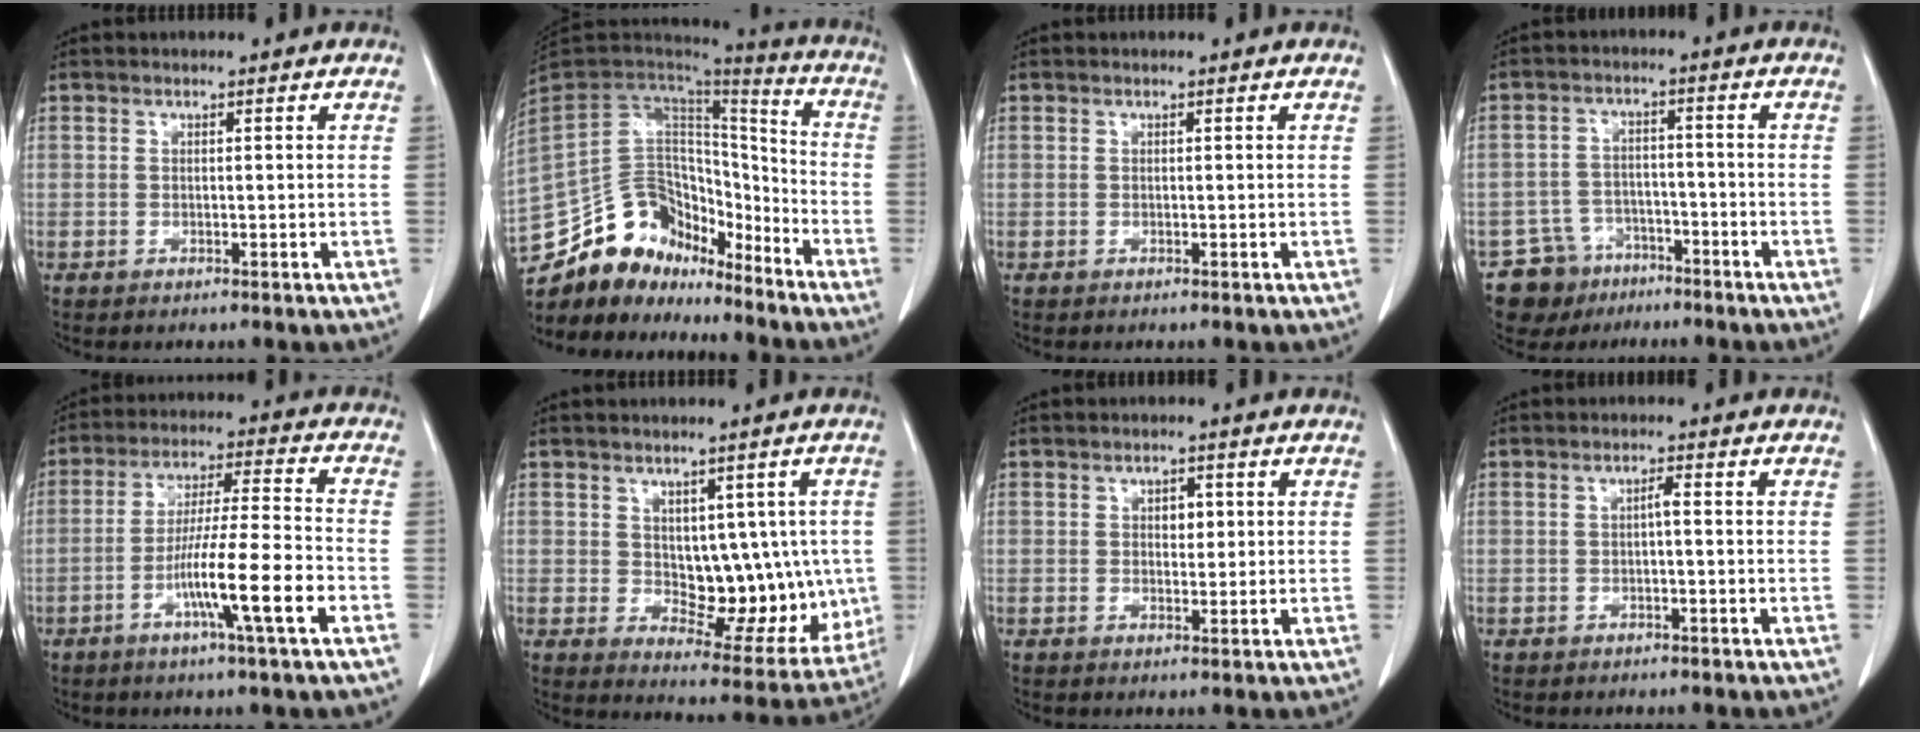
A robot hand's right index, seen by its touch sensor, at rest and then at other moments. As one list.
[{"total": 18.1, "force": [-14.8, 8.6, 5.9], "torque": [-0.100, 0.067, -0.255]}, {"total": 0.0}, {"total": 7.0, "force": [-4.9, 4.9, 0.1], "torque": [0.002, 0.014, -0.080]}, {"total": 12.1, "force": [-4.8, -0.6, 11.1], "torque": [-0.196, -0.004, -0.085]}, {"total": 12.6, "force": [0.7, 7.2, 10.3], "torque": [-0.115, 0.007, 0.038]}, {"total": 2.2, "force": [0.6, 1.3, 1.6], "torque": [-0.020, 0.000, 0.009]}, {"total": 1.2, "force": [-0.1, 0.1, 1.1], "torque": [-0.019, 0.003, -0.002]}]